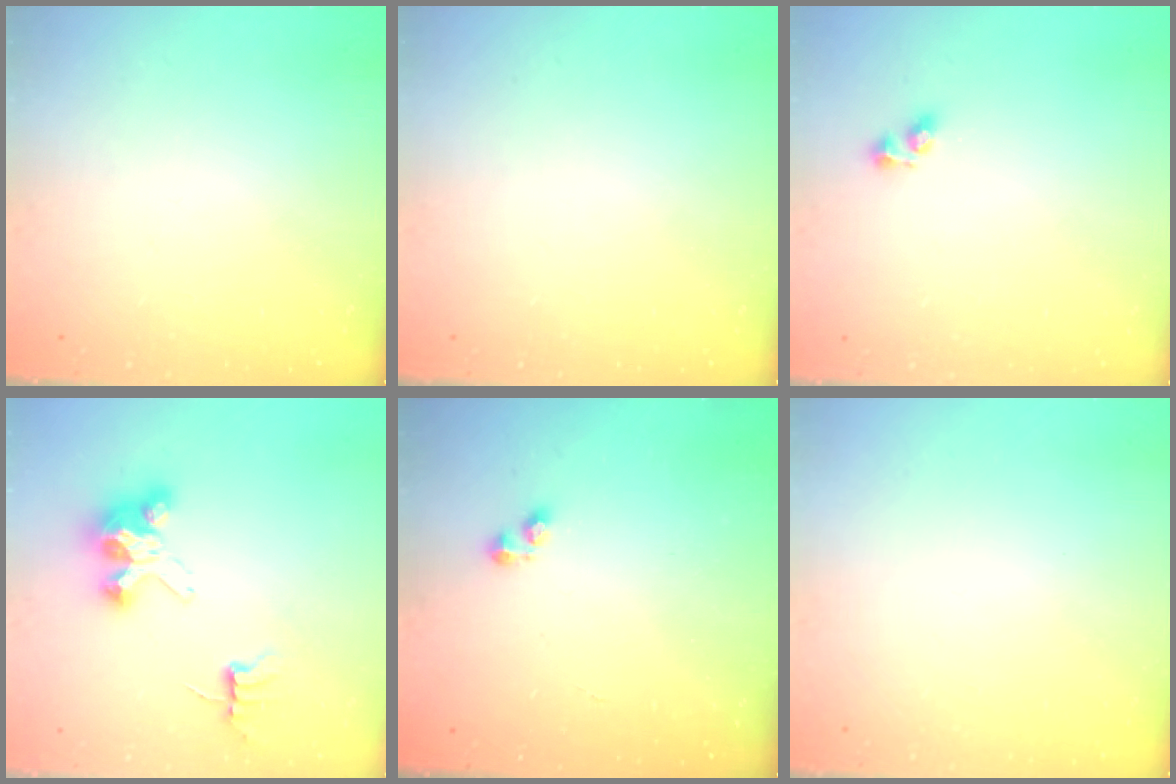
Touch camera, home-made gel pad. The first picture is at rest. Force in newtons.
{"total": 0.0}
{"total": 4.5, "press": 4.5, "slide": 0.4}
{"total": 6.8, "press": 6.8, "slide": 0.5}
{"total": 2.3, "press": 2.2, "slide": 0.3}
{"total": 0.0}